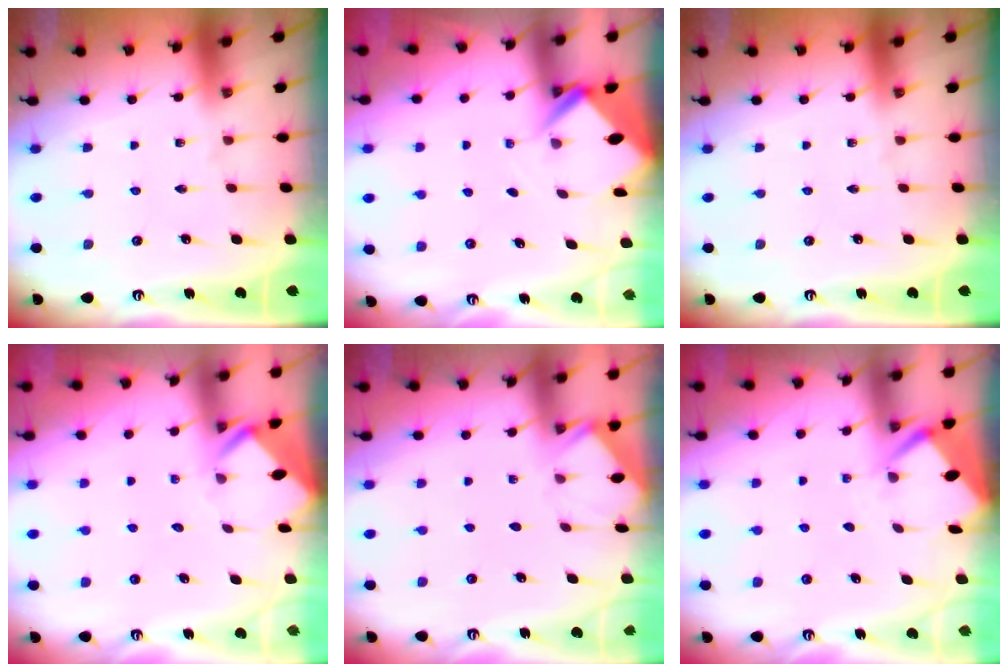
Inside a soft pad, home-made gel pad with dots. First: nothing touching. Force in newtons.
{"total": 2.6, "press": 2.6, "slide": 0.2}
{"total": 0.0}
{"total": 3.5, "press": 3.5, "slide": 0.3}
{"total": 1.6, "press": 1.6, "slide": 0.1}
{"total": 2.7, "press": 2.7, "slide": 0.4}